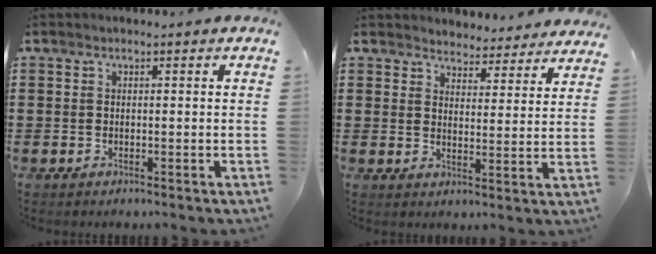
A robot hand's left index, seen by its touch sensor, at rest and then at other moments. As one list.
[{"total": 4.1, "force": [4.1, 0.5, -0.3], "torque": [-0.007, -0.027, 0.071]}]